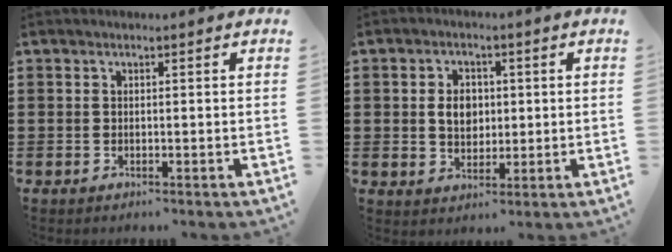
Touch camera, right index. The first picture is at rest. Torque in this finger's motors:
{"motor_torque": [0.85, -0.33, 0.46, 0.10]}